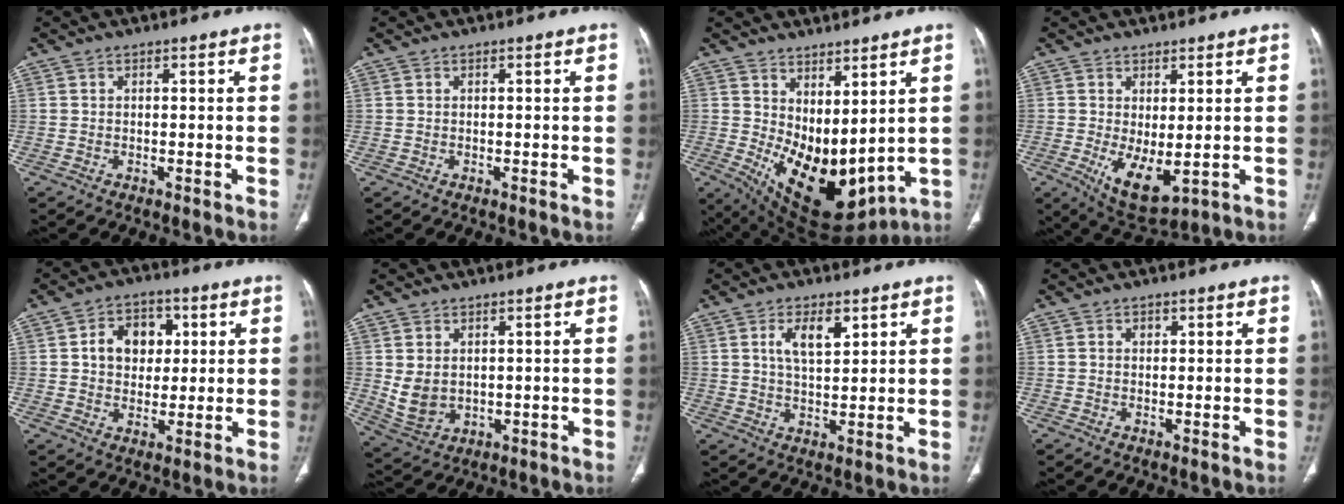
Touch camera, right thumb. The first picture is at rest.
{"total": 0.0}
{"total": 16.2, "force": [3.0, 8.6, 13.4], "torque": [-0.203, -0.046, 0.086]}
{"total": 7.8, "force": [-1.1, 3.5, 6.9], "torque": [-0.111, -0.021, 0.000]}
{"total": 9.1, "force": [2.0, 7.0, 5.5], "torque": [-0.047, 0.003, 0.030]}
{"total": 6.1, "force": [0.9, 4.5, 4.1], "torque": [-0.071, -0.010, 0.040]}
{"total": 6.3, "force": [2.7, 2.9, 4.9], "torque": [-0.079, -0.015, 0.052]}
{"total": 0.9, "force": [0.4, 0.7, 0.4], "torque": [-0.002, 0.000, 0.006]}